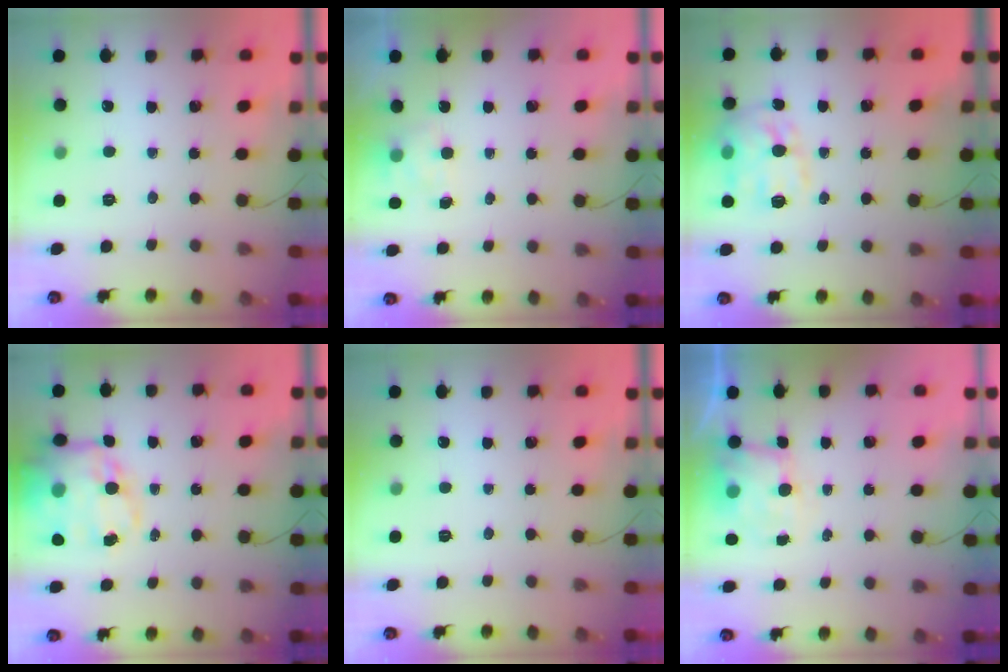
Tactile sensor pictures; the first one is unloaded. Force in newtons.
{"total": 3.6, "press": 3.4, "slide": 1.1}
{"total": 15.8, "press": 15.7, "slide": 1.0}
{"total": 21.1, "press": 20.5, "slide": 4.9}
{"total": 0.0}
{"total": 6.5, "press": 6.4, "slide": 1.0}